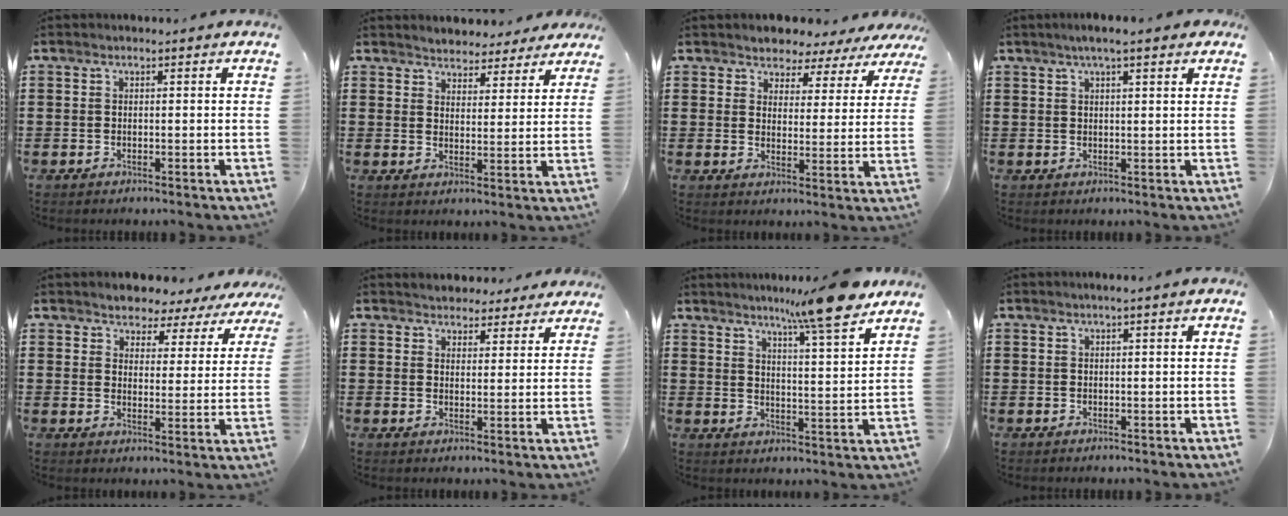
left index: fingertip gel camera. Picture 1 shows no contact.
{"total": 3.7, "force": [3.6, 0.9, -0.3], "torque": [-0.012, -0.011, 0.067]}
{"total": 4.0, "force": [3.7, 1.6, -0.1], "torque": [-0.024, -0.018, 0.061]}
{"total": 3.5, "force": [2.4, 0.4, 2.5], "torque": [-0.054, 0.007, 0.043]}
{"total": 3.9, "force": [3.7, 1.3, -0.3], "torque": [-0.020, -0.018, 0.062]}
{"total": 3.3, "force": [3.0, 1.2, -0.3], "torque": [0.001, -0.008, 0.055]}
{"total": 9.8, "force": [8.1, -1.0, 5.3], "torque": [-0.094, -0.041, 0.134]}
{"total": 0.7, "force": [0.2, -0.1, 0.7], "torque": [-0.010, -0.005, 0.005]}